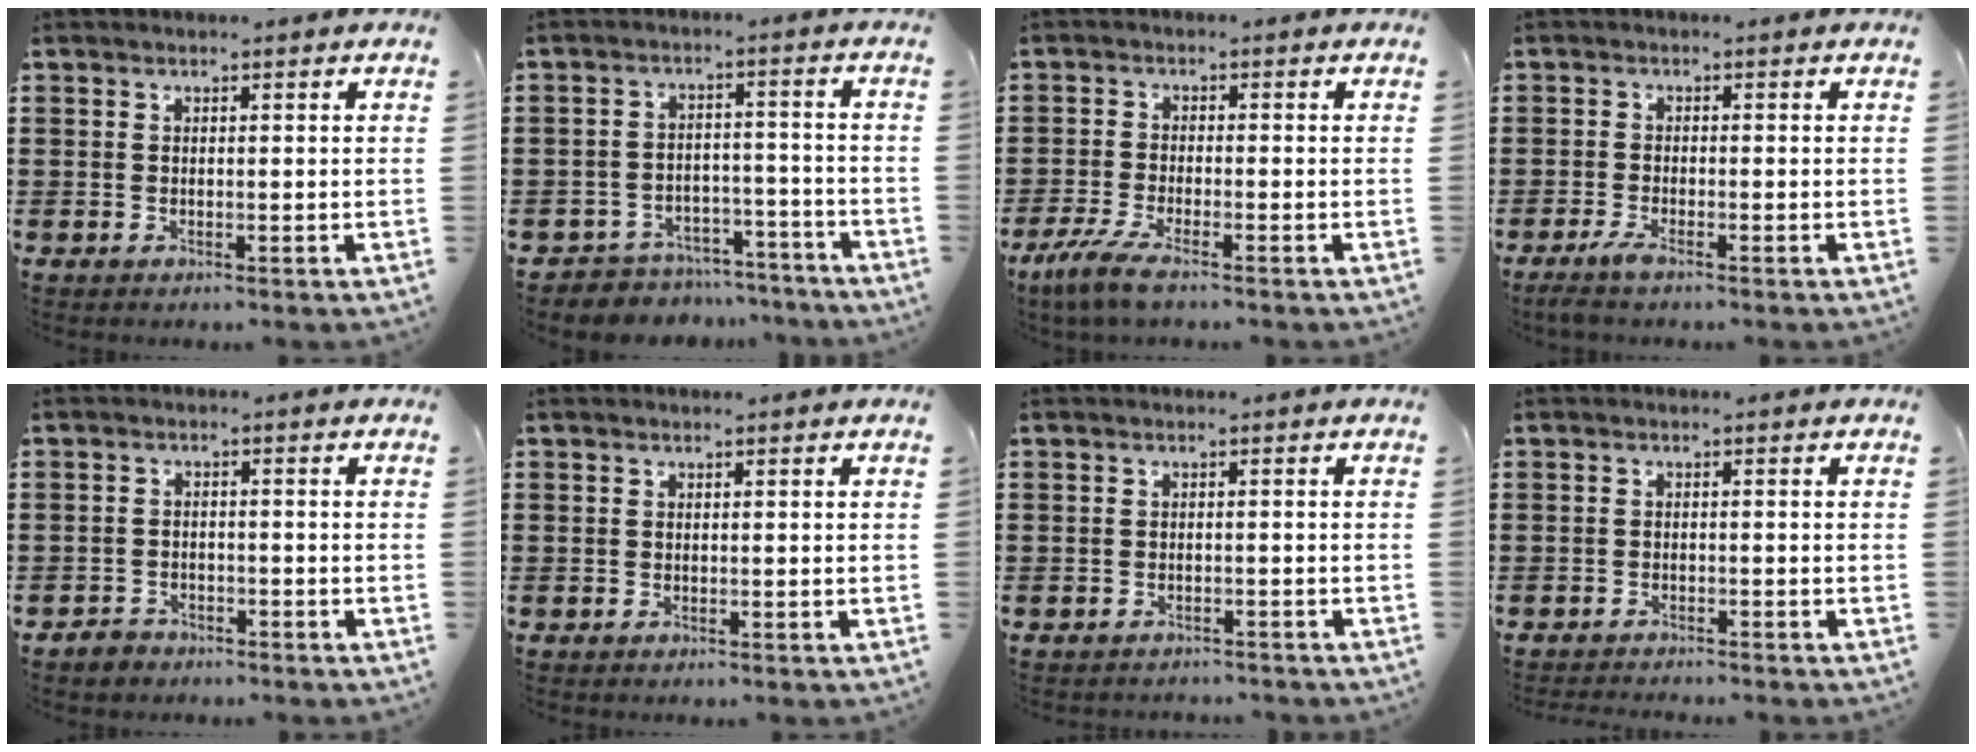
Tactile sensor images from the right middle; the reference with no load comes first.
{"total": 4.8, "force": [-4.7, 1.0, -0.2], "torque": [-0.001, 0.015, -0.099]}
{"total": 4.2, "force": [-3.0, 0.3, 2.9], "torque": [-0.078, -0.016, -0.062]}
{"total": 2.1, "force": [-1.3, 0.1, 1.6], "torque": [-0.043, -0.008, -0.028]}
{"total": 1.6, "force": [-1.5, 0.7, 0.0], "torque": [-0.006, 0.003, -0.033]}
{"total": 0.0}
{"total": 1.0, "force": [-1.0, 0.1, 0.0], "torque": [-0.002, 0.002, -0.022]}
{"total": 1.1, "force": [-1.1, -0.1, 0.0], "torque": [-0.002, 0.002, -0.022]}